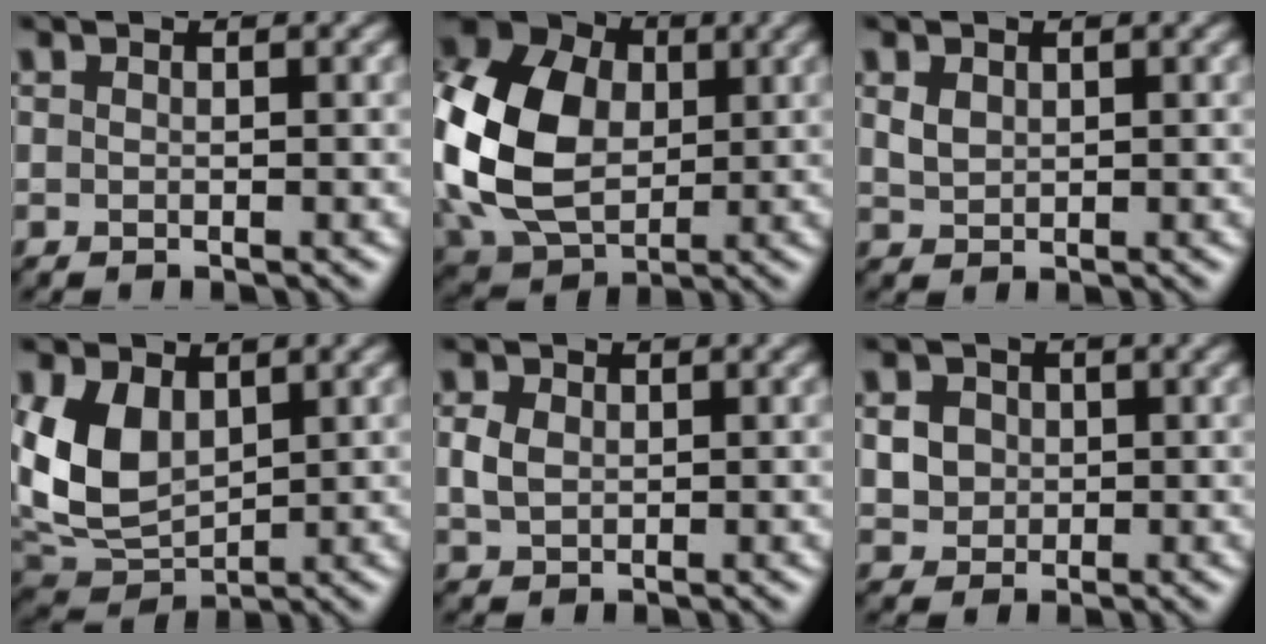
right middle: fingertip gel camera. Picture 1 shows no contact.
{"total": 12.8, "force": [0.5, 9.3, 8.7], "torque": [-0.215, 0.004, 0.004]}
{"total": 1.4, "force": [0.6, 1.0, 0.7], "torque": [-0.017, 0.000, 0.015]}
{"total": 6.7, "force": [1.4, 4.5, 4.7], "torque": [-0.105, -0.007, 0.030]}
{"total": 2.1, "force": [0.3, 1.6, 1.3], "torque": [-0.031, 0.001, 0.007]}
{"total": 2.2, "force": [0.2, 2.0, 0.8], "torque": [-0.017, -0.003, 0.011]}